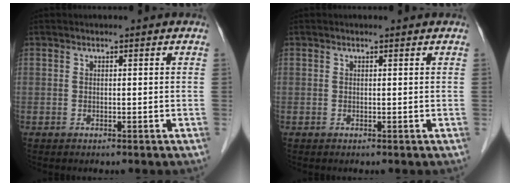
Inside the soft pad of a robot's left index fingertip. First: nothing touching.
{"total": 0.7, "force": [0.7, 0.0, 0.2], "torque": [-0.008, 0.003, 0.010]}